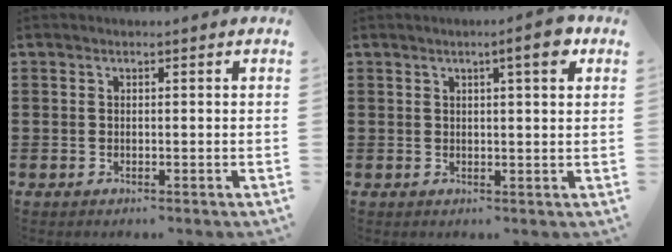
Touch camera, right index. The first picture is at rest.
{"total": 4.2, "force": [2.0, 0.5, 3.6], "torque": [-0.051, -0.004, 0.027]}